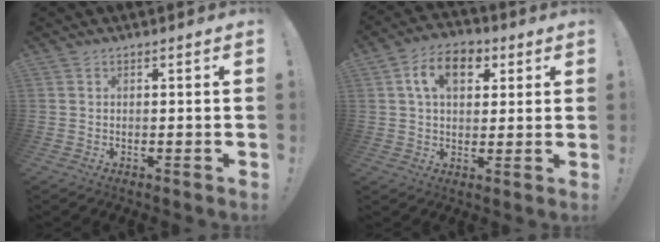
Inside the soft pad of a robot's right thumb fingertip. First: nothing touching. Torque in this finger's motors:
{"motor_torque": [1.09, 2.11, 0.69, -0.51, 0.32]}